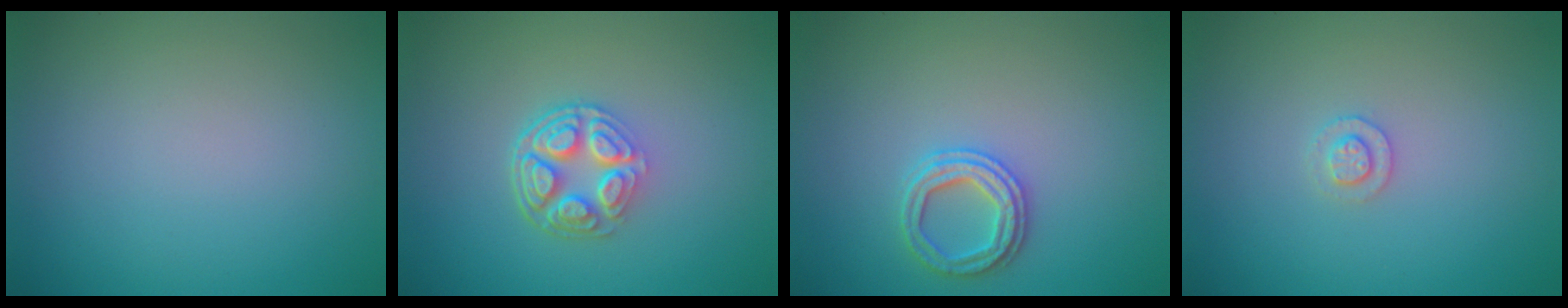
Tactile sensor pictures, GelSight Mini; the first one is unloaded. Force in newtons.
{"total": 5.2, "press": 3.8, "slide": 3.5}
{"total": 2.4, "press": 2.4, "slide": 0.1}
{"total": 1.3, "press": 1.2, "slide": 0.3}